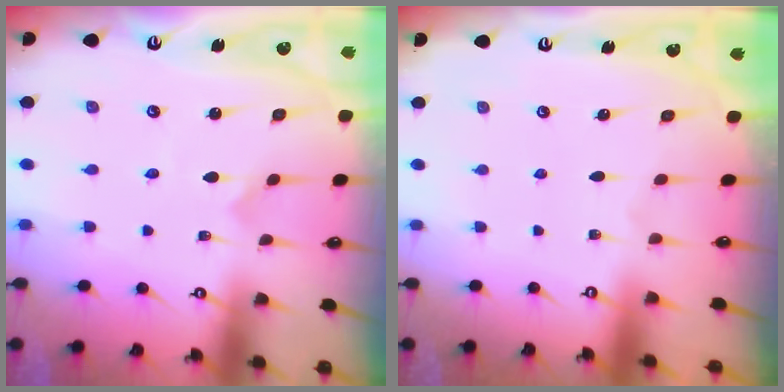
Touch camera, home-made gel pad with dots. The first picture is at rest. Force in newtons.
{"total": 0.0}